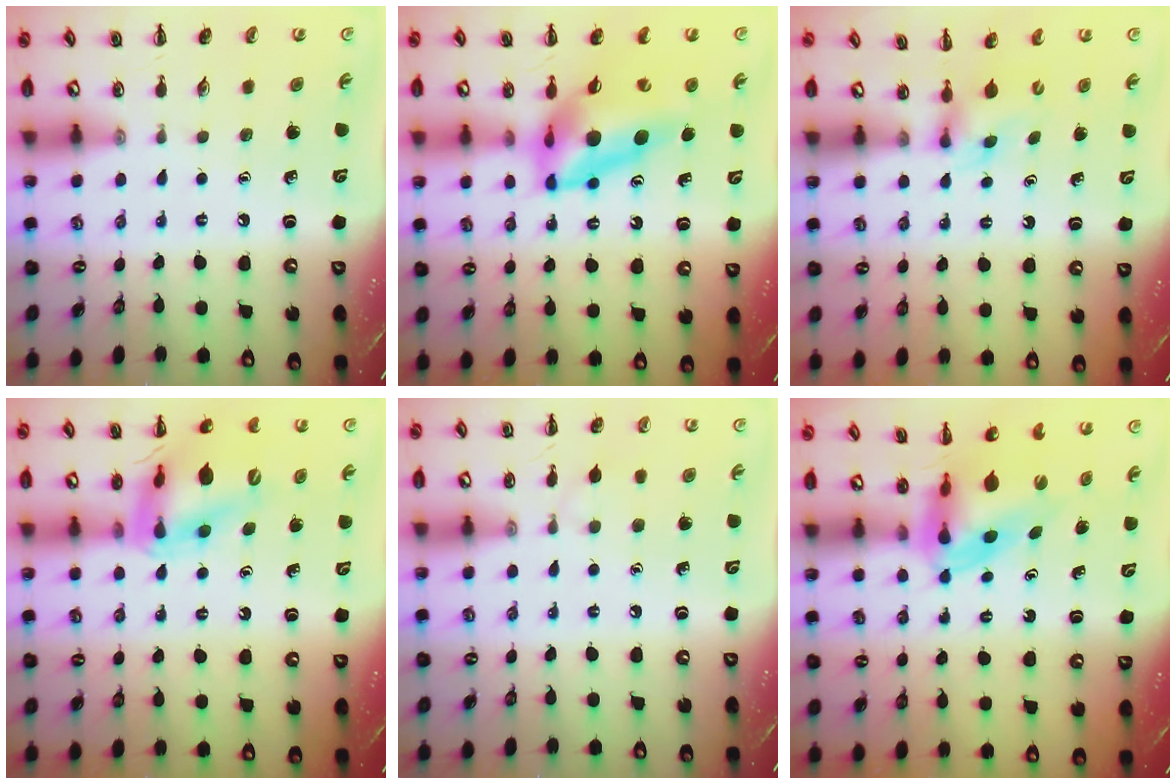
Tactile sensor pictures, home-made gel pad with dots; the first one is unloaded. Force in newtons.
{"total": 13.2, "press": 12.6, "slide": 4.2}
{"total": 4.4, "press": 4.3, "slide": 0.9}
{"total": 17.3, "press": 17.0, "slide": 3.0}
{"total": 4.7, "press": 4.4, "slide": 1.6}
{"total": 5.7, "press": 5.7, "slide": 0.8}